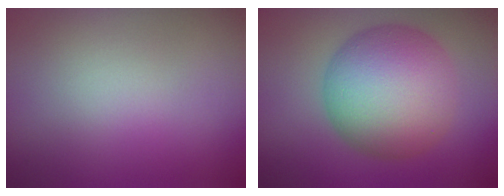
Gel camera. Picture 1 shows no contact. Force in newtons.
{"total": 10.2, "press": 10.2, "slide": 0.2}